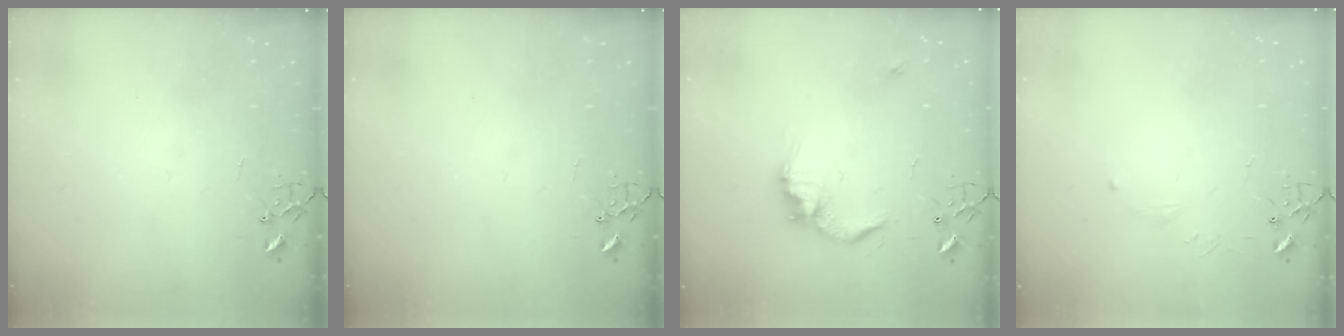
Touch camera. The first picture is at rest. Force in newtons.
{"total": 0.0}
{"total": 14.2, "press": 14.1, "slide": 0.9}
{"total": 3.5, "press": 3.5, "slide": 0.5}